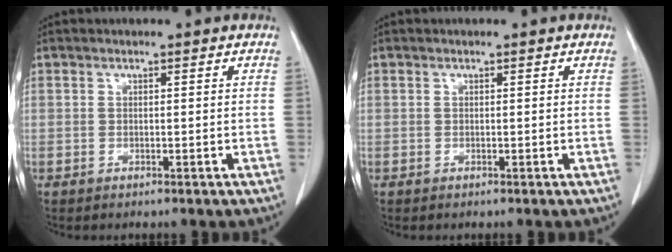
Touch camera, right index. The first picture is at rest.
{"total": 0.0}